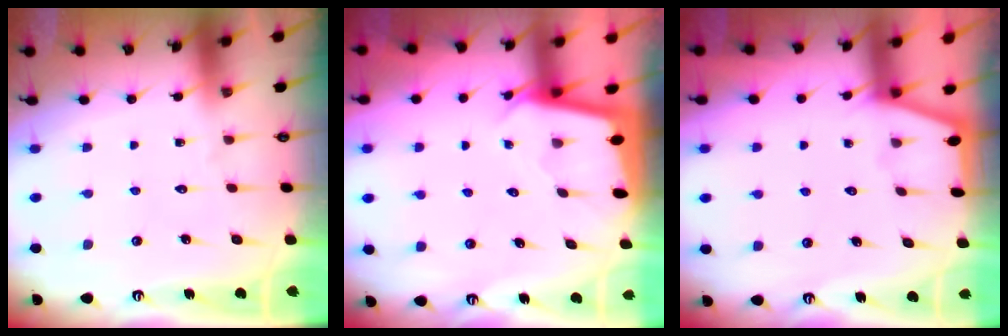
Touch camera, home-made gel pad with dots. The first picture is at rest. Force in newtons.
{"total": 1.8, "press": 1.8, "slide": 0.1}
{"total": 1.1, "press": 1.1, "slide": 0.3}